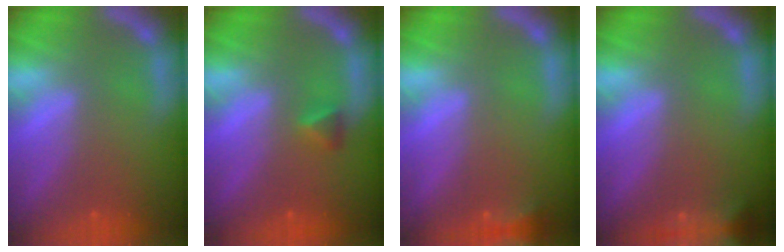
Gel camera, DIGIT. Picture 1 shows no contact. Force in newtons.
{"total": 1.4}
{"total": 2.4}
{"total": 9.0}